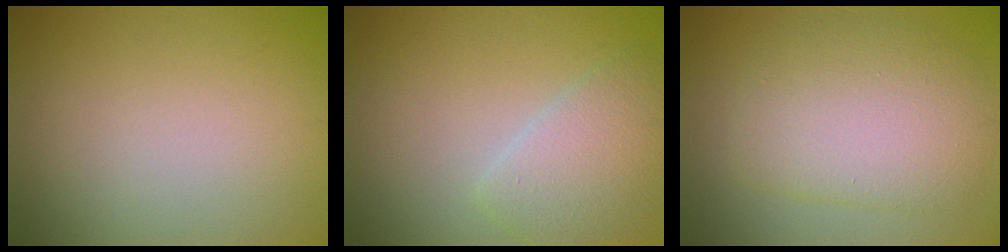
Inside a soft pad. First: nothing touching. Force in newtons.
{"total": 3.5, "press": 3.5, "slide": 0.2}
{"total": 6.0, "press": 6.0, "slide": 0.2}